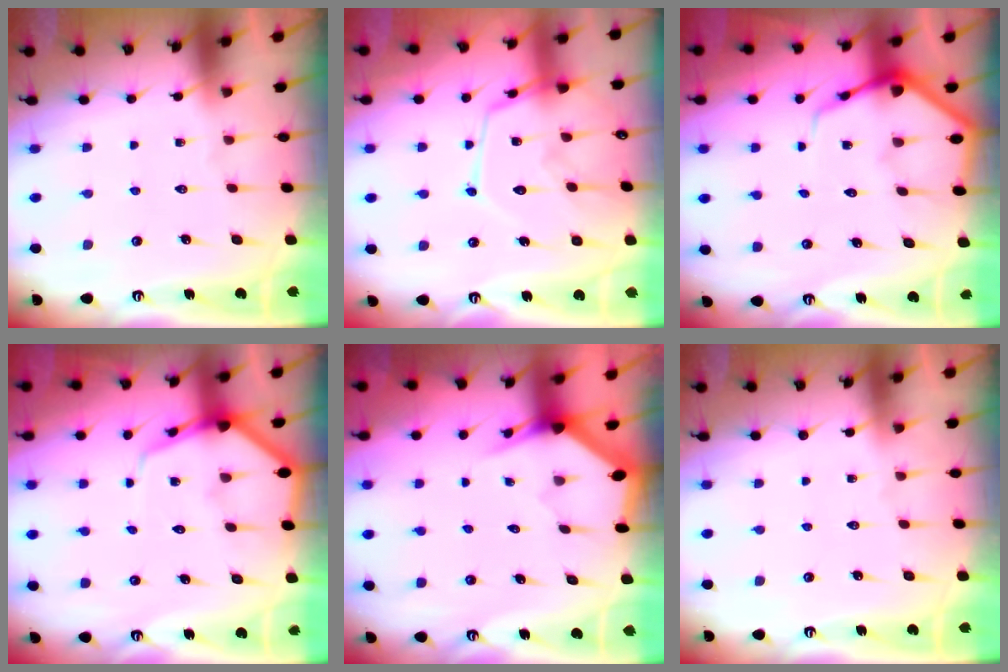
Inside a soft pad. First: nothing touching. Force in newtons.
{"total": 13.6, "press": 13.6, "slide": 0.5}
{"total": 6.7, "press": 6.7, "slide": 0.7}
{"total": 6.7, "press": 6.7, "slide": 0.7}
{"total": 3.2, "press": 3.2, "slide": 0.1}
{"total": 0.0}